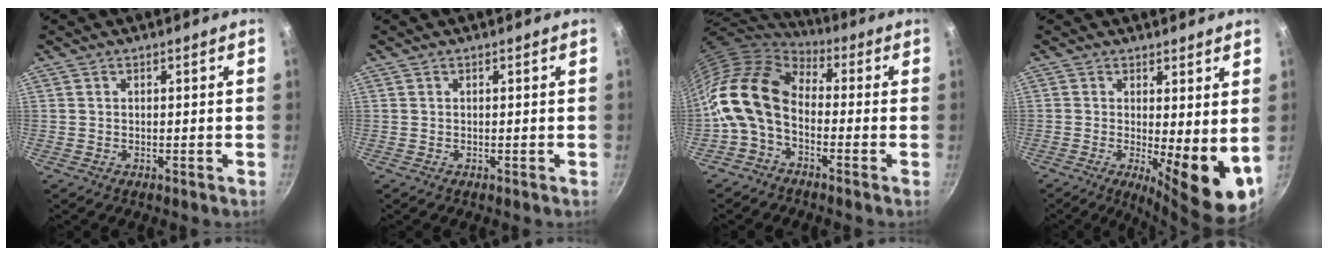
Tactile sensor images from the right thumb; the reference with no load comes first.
{"total": 0.0}
{"total": 14.6, "force": [-2.0, 9.5, 10.8], "torque": [-0.193, 0.032, -0.059]}
{"total": 11.2, "force": [-0.4, 3.4, 10.6], "torque": [-0.126, -0.019, 0.003]}